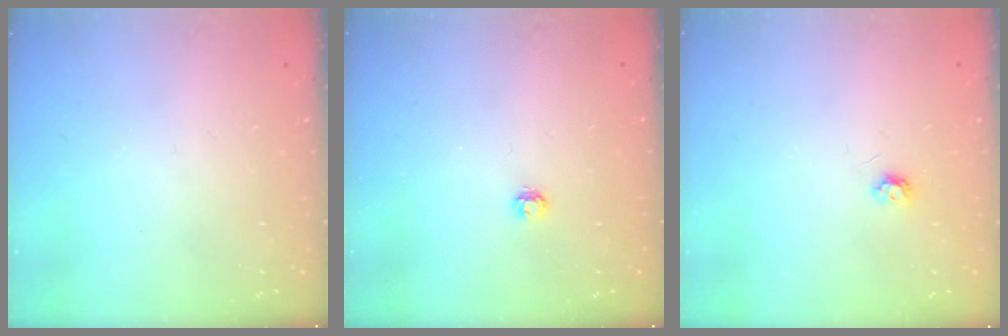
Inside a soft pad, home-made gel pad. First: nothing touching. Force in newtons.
{"total": 3.6, "press": 3.6, "slide": 0.3}
{"total": 3.9, "press": 3.8, "slide": 0.6}